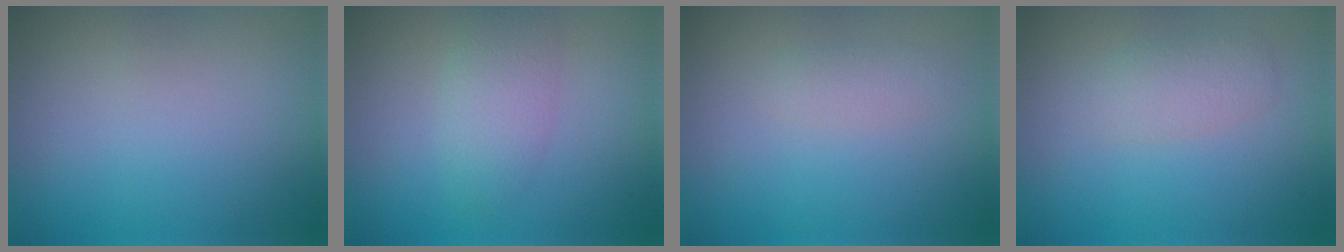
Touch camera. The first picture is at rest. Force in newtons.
{"total": 2.8, "press": 2.8, "slide": 0.2}
{"total": 1.2, "press": 1.2, "slide": 0.1}
{"total": 2.1, "press": 2.1, "slide": 0.1}